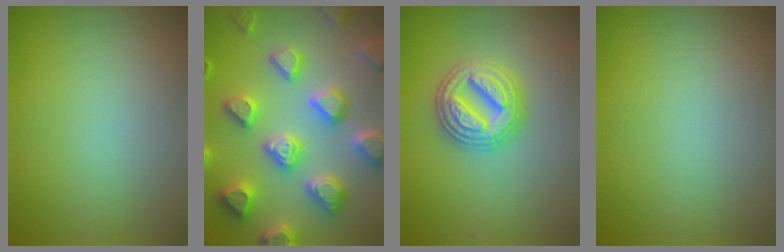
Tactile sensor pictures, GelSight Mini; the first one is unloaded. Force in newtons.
{"total": 7.4, "press": 7.3, "slide": 1.6}
{"total": 4.9, "press": 4.8, "slide": 0.8}
{"total": 0.0}